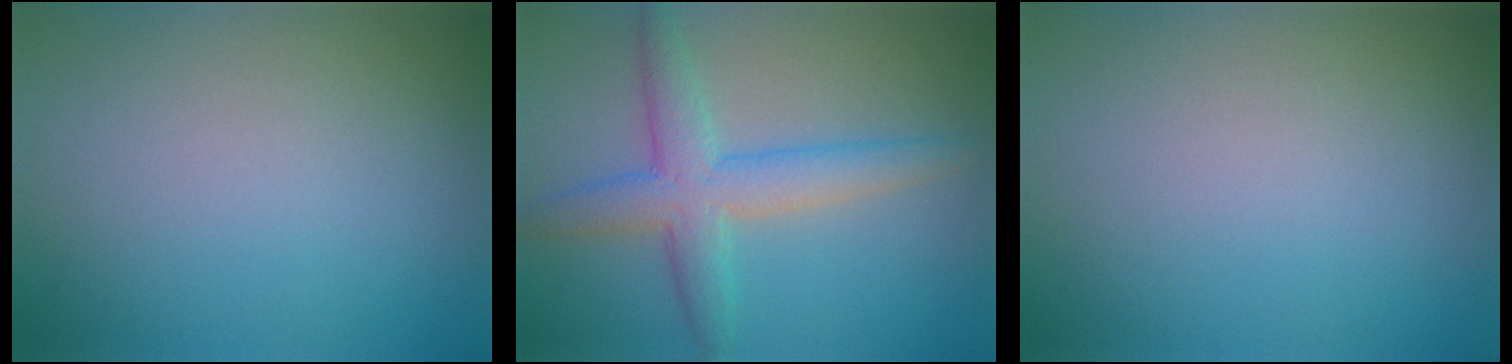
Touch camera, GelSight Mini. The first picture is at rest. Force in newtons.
{"total": 4.7, "press": 4.7, "slide": 0.1}
{"total": 0.0}